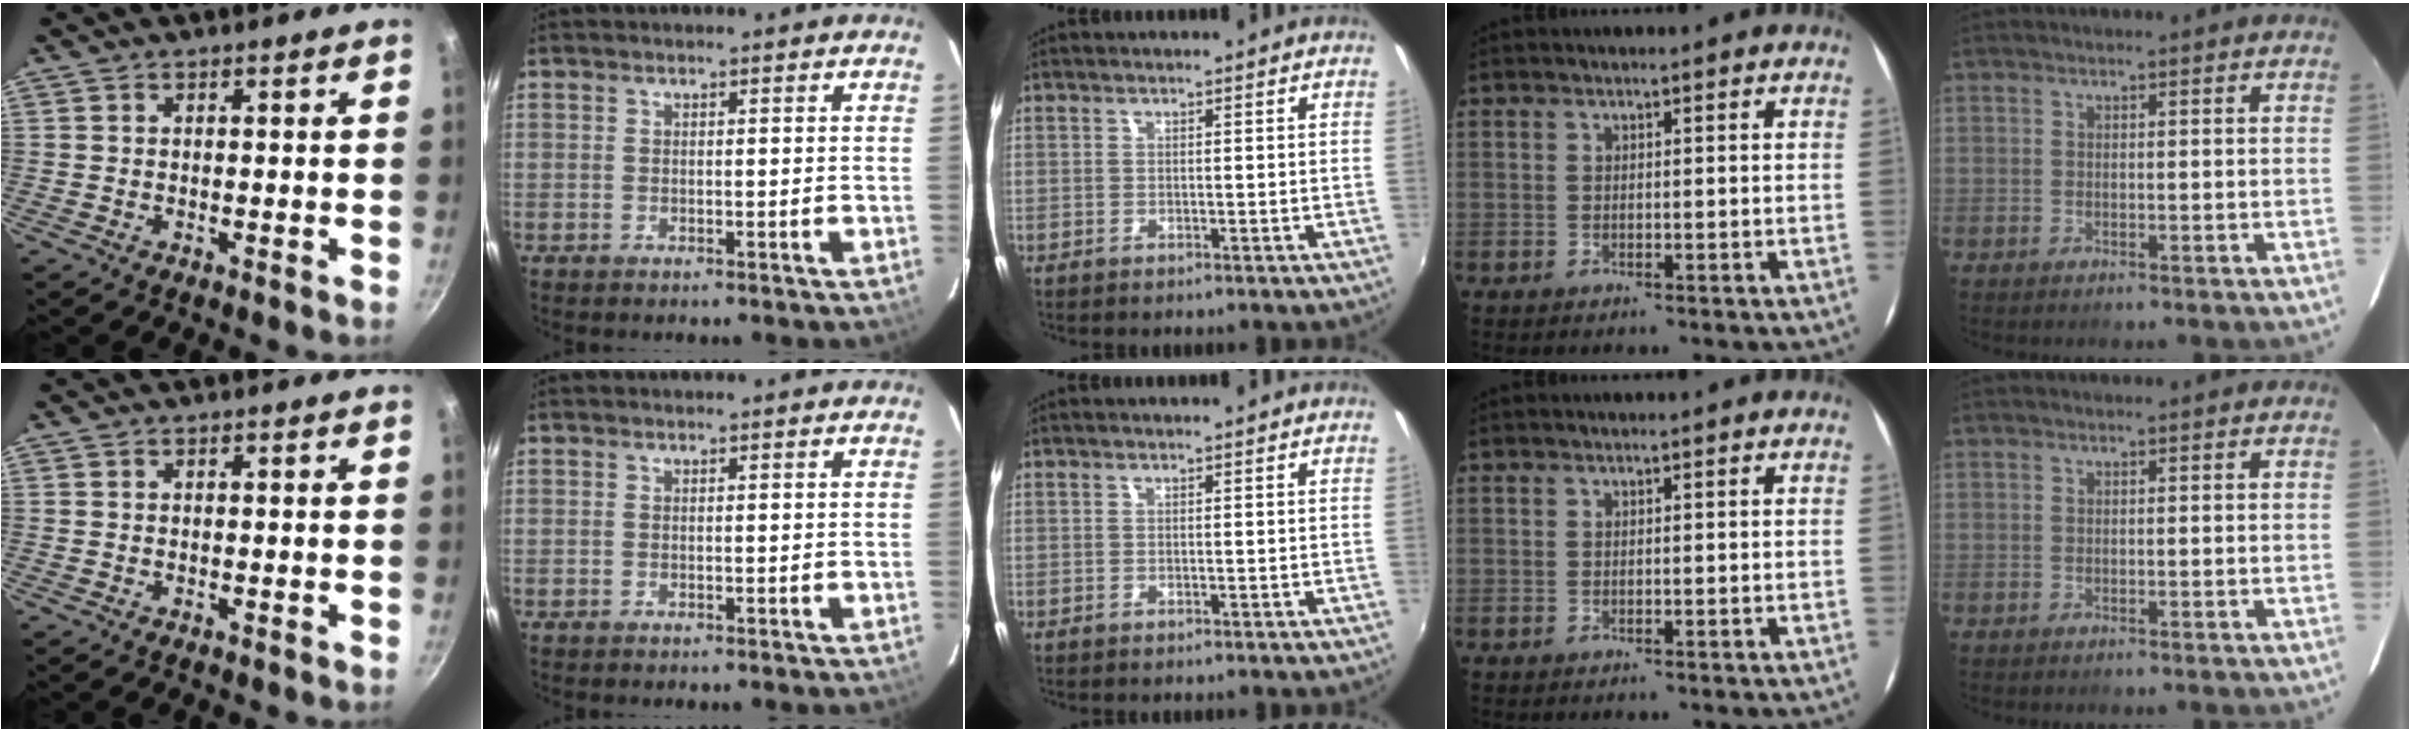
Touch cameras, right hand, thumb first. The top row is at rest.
{}